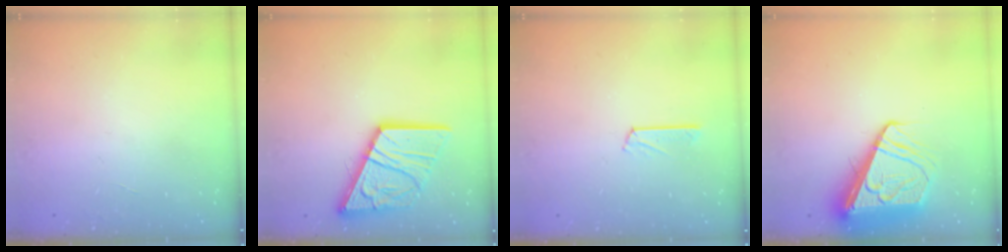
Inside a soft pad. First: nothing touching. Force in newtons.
{"total": 16.4, "press": 16.3, "slide": 1.9}
{"total": 3.1, "press": 3.1, "slide": 0.3}
{"total": 10.6, "press": 10.5, "slide": 1.2}